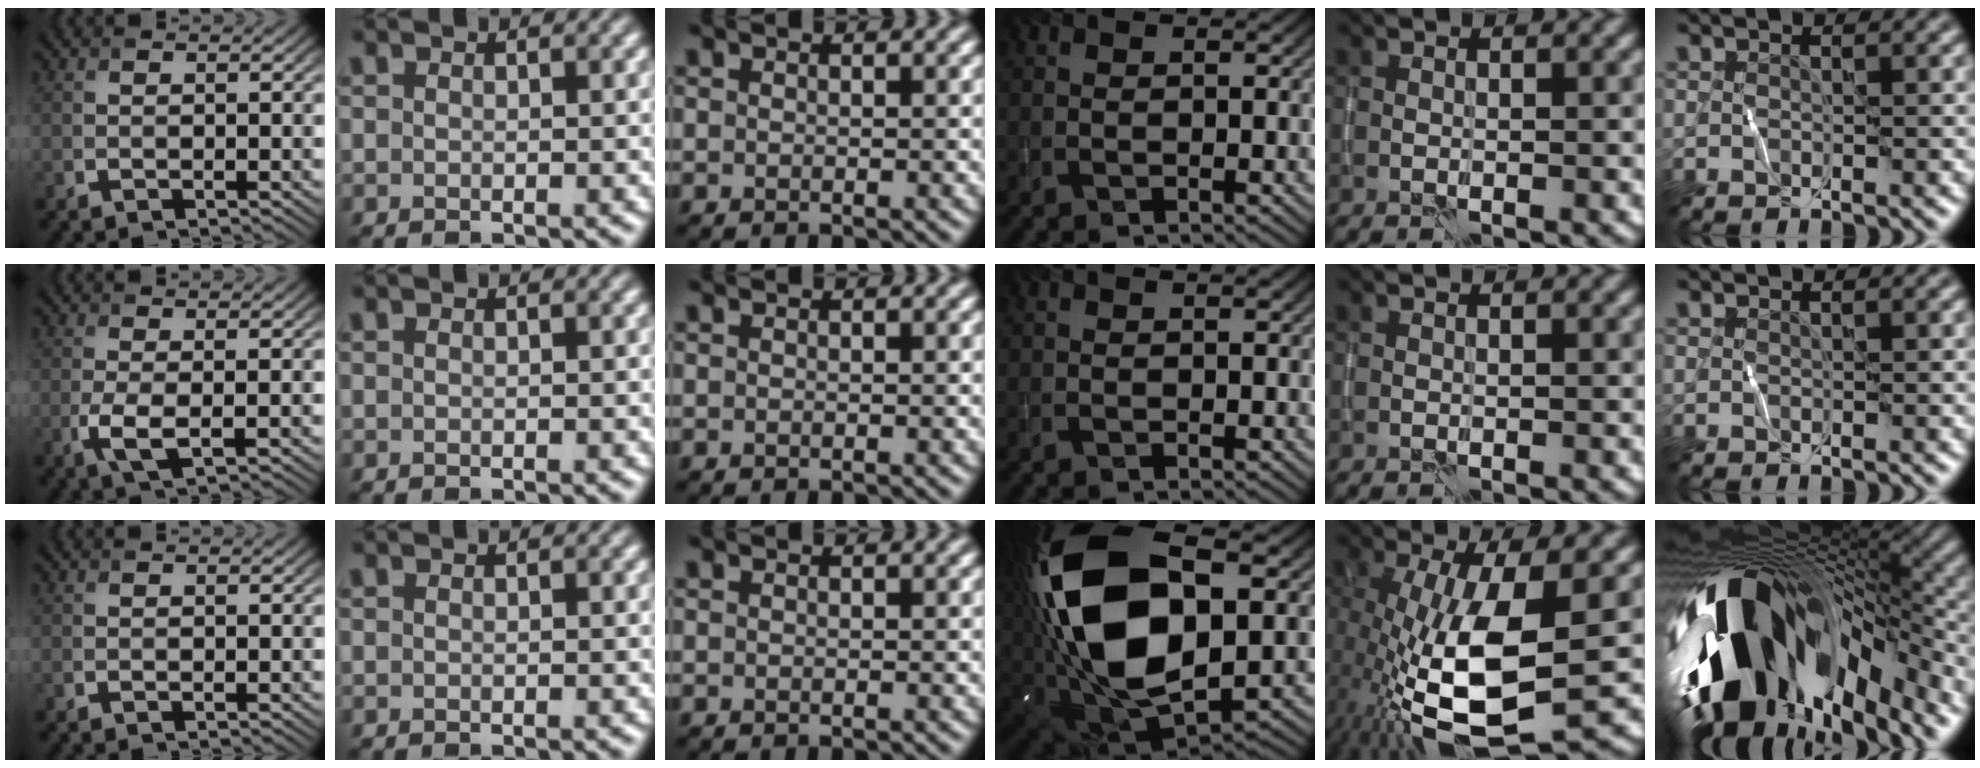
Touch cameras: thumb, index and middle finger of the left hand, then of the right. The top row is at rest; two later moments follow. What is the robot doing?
{"motion": "wipe", "object": "whiteboard"}